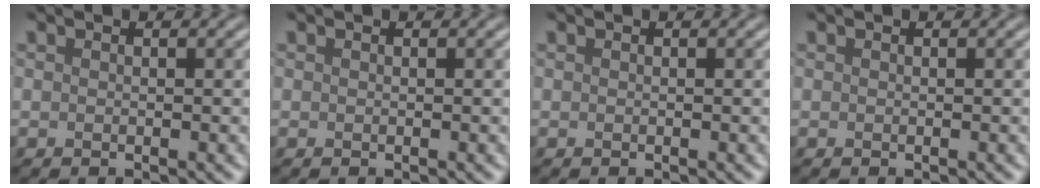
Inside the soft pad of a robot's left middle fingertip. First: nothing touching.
{"total": 0.0}
{"total": 0.0}
{"total": 0.0}